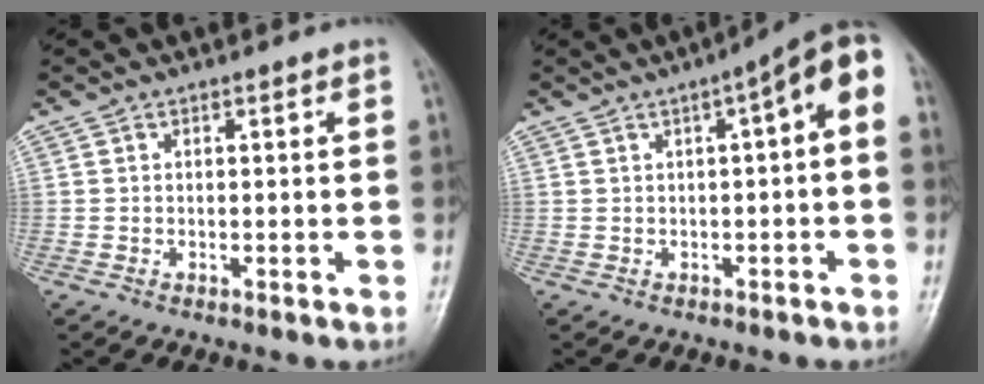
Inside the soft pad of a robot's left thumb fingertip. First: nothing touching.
{"total": 7.4, "force": [0.9, 2.1, 7.0], "torque": [-0.089, 0.034, 0.002]}